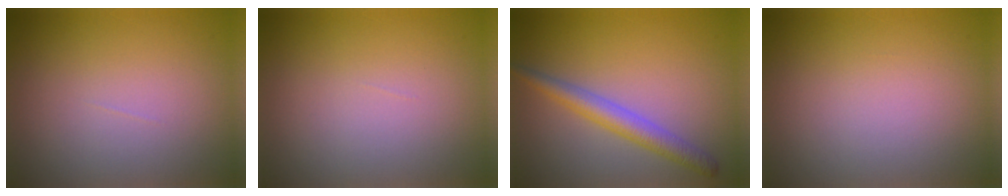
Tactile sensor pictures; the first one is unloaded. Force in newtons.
{"total": 0.0}
{"total": 3.0, "press": 3.0, "slide": 0.0}
{"total": 0.0}